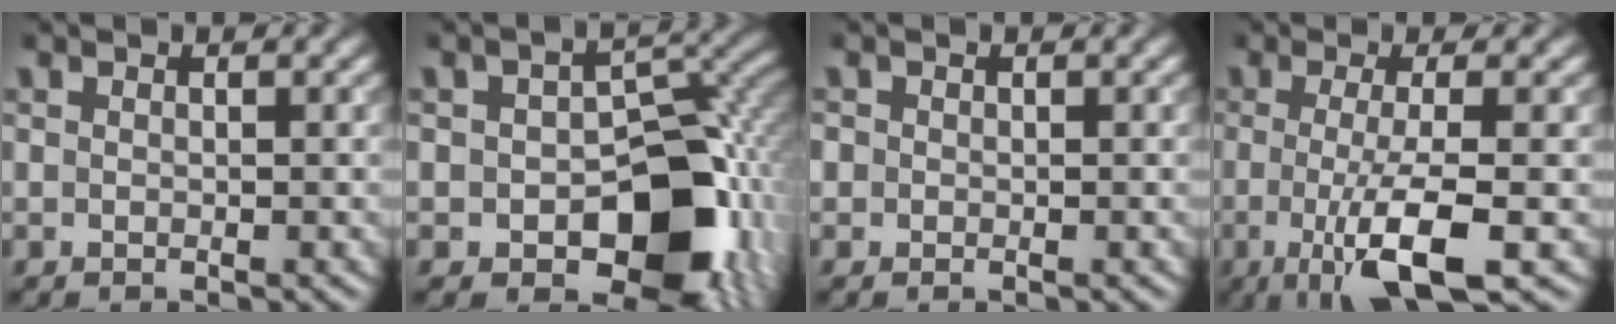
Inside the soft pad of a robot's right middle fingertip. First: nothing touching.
{"total": 12.2, "force": [-3.9, 7.6, 8.7], "torque": [-0.100, -0.013, -0.051]}
{"total": 0.7, "force": [-0.4, 0.6, 0.3], "torque": [-0.001, -0.004, -0.006]}
{"total": 7.1, "force": [-1.6, 1.7, 6.7], "torque": [-0.107, -0.014, -0.031]}